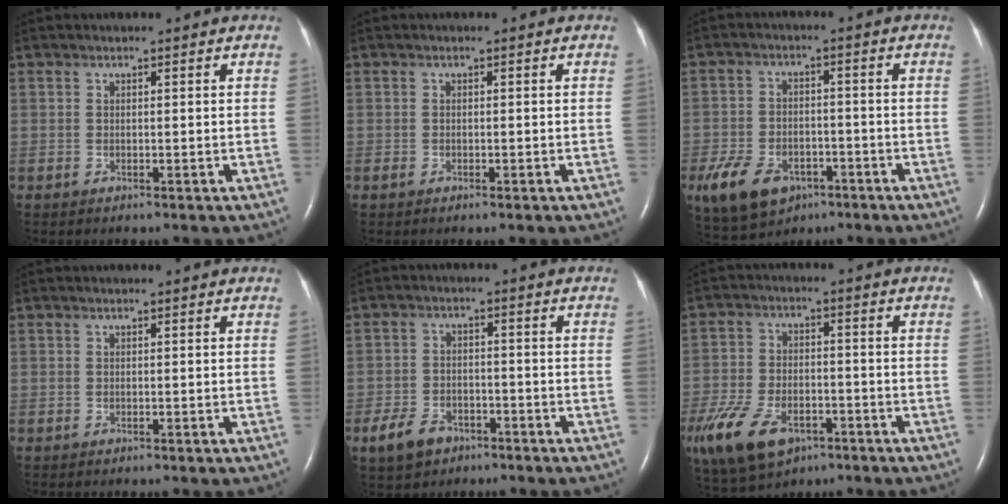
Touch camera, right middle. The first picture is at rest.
{"total": 0.9, "force": [-0.5, 0.3, 0.6], "torque": [-0.014, -0.001, -0.006]}
{"total": 11.2, "force": [-6.0, 7.2, 6.3], "torque": [-0.132, -0.002, -0.091]}
{"total": 0.0}
{"total": 5.7, "force": [-3.5, 3.6, 2.6], "torque": [-0.057, 0.000, -0.058]}
{"total": 17.8, "force": [-9.7, 10.2, 10.9], "torque": [-0.288, -0.019, -0.165]}